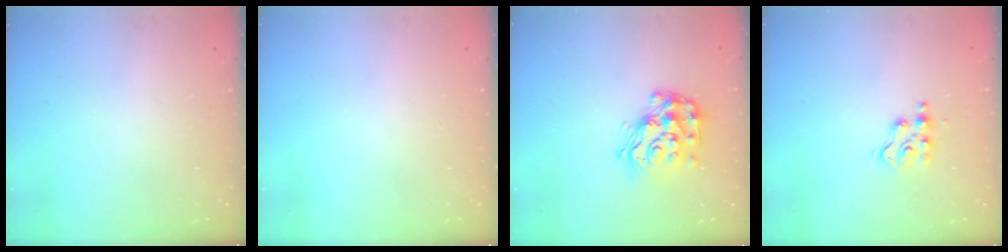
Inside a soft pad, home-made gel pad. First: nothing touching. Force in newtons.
{"total": 0.0}
{"total": 14.9, "press": 14.9, "slide": 0.8}
{"total": 4.9, "press": 4.9, "slide": 0.2}